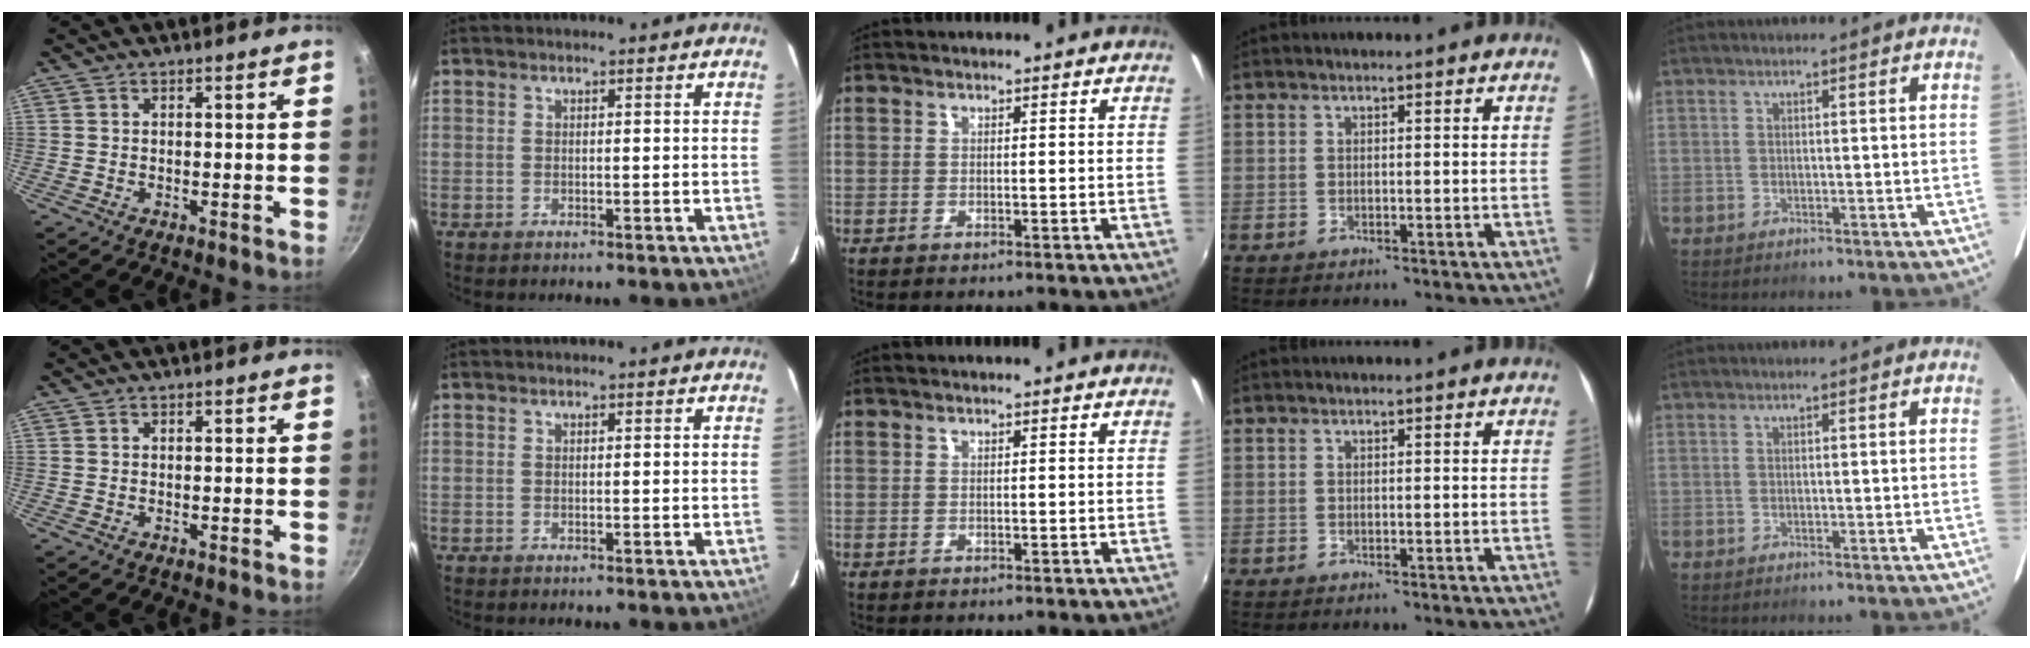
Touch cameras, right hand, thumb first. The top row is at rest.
{}